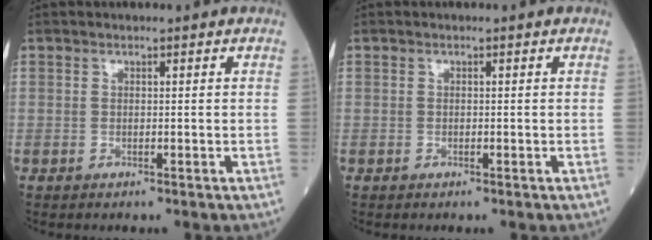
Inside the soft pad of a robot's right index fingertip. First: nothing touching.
{"total": 0.0}